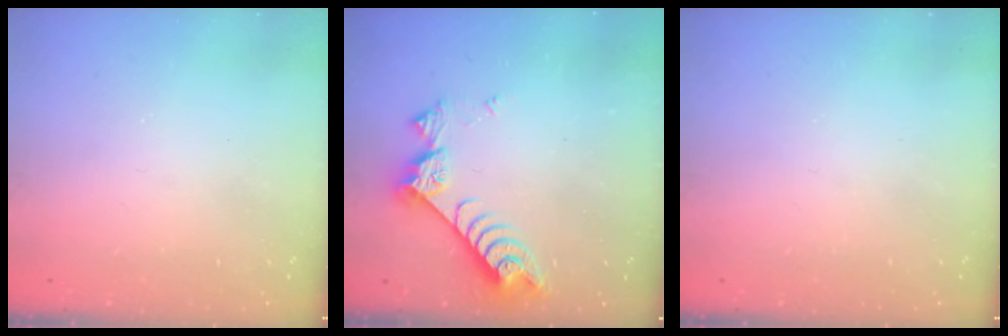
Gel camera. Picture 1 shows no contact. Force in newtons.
{"total": 7.9, "press": 7.9, "slide": 0.6}
{"total": 0.0}